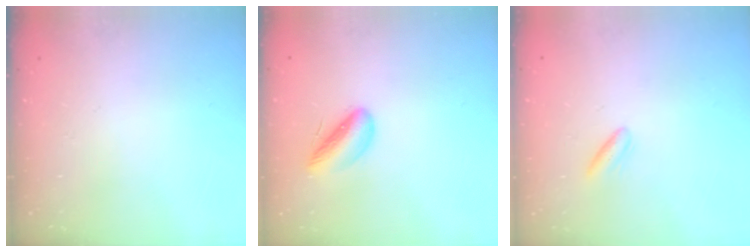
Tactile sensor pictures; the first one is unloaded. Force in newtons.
{"total": 6.8, "press": 6.7, "slide": 1.0}
{"total": 2.6, "press": 2.4, "slide": 1.0}